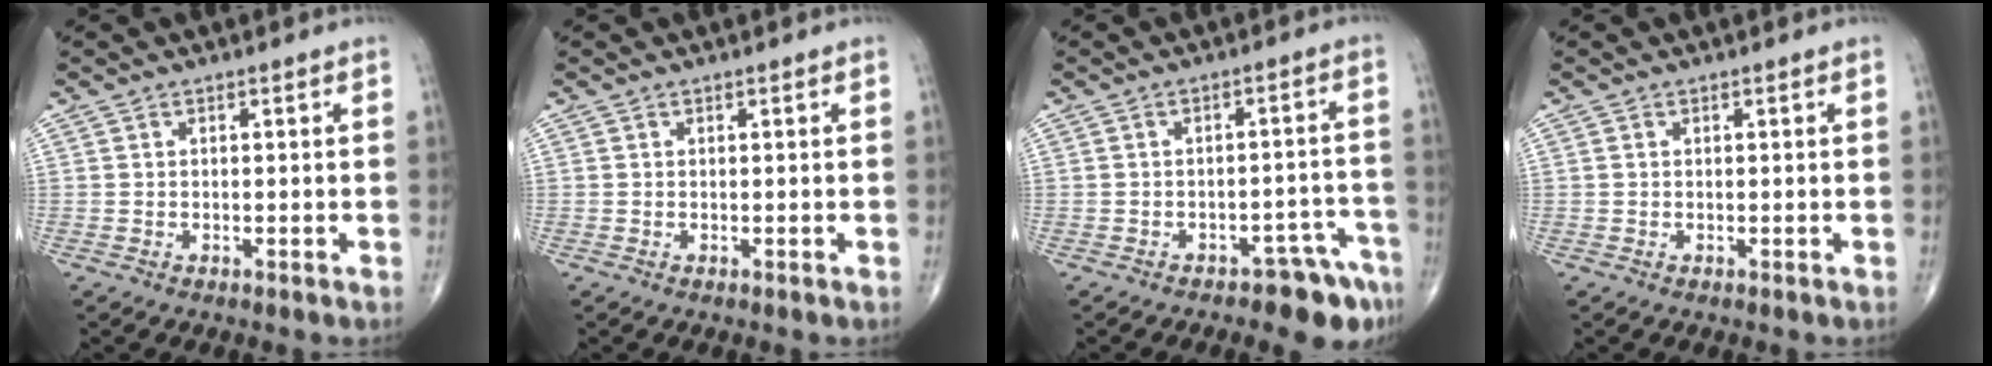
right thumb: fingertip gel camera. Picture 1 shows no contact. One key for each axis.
{"total": 0.0}
{"total": 7.7, "fx": -5.8, "fy": 3.0, "fz": 4.1, "tx": -0.027, "ty": 0.055, "tz": -0.075}
{"total": 0.0}